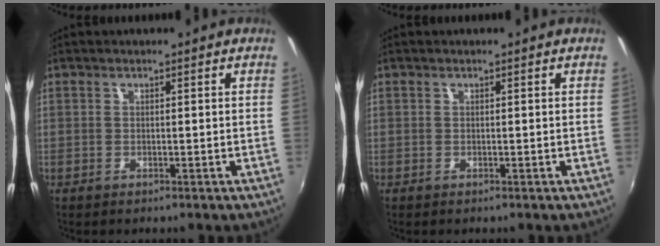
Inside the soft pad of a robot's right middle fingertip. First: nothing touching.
{"total": 0.0}